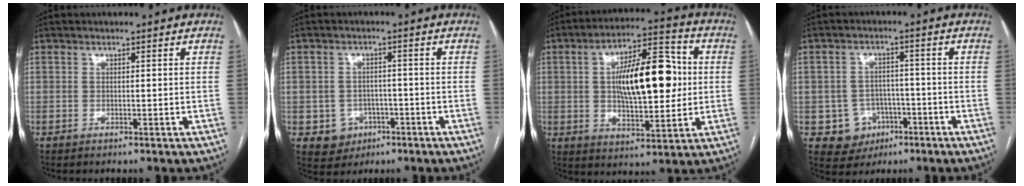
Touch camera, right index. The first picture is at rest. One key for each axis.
{"total": 4.9, "fx": -1.9, "fy": 4.4, "fz": 0.9, "tx": -0.006, "ty": 0.010, "tz": -0.019}
{"total": 15.9, "fx": 1.6, "fy": 5.6, "fz": 14.8, "tx": -0.240, "ty": 0.024, "tz": 0.028}
{"total": 6.6, "fx": -2.5, "fy": 6.0, "fz": 1.1, "tx": -0.013, "ty": 0.011, "tz": -0.028}